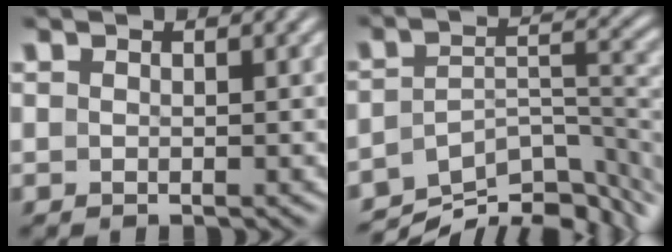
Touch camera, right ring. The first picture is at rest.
{"total": 11.7, "force": [-7.1, 6.4, 6.7], "torque": [-0.087, -0.040, -0.097]}